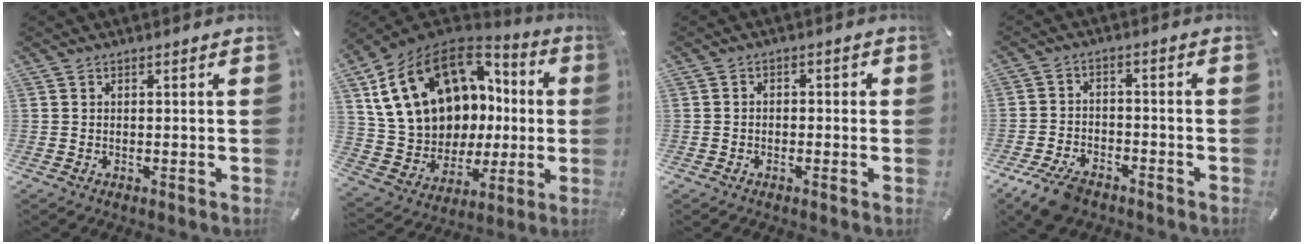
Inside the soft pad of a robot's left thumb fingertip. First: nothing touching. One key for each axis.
{"total": 20.8, "fx": 7.1, "fy": 15.6, "fz": 11.7, "tx": -0.239, "ty": -0.041, "tz": 0.153}
{"total": 1.9, "fx": -1.3, "fy": 1.2, "fz": 0.7, "tx": -0.013, "ty": 0.010, "tz": -0.028}
{"total": 7.5, "fx": -5.3, "fy": 3.7, "fz": 3.8, "tx": -0.076, "ty": 0.023, "tz": -0.097}